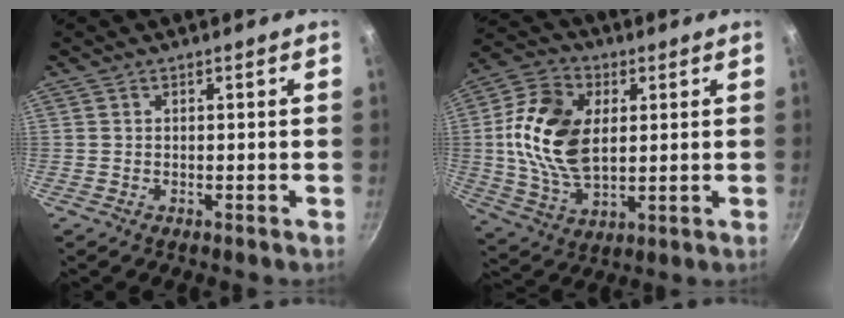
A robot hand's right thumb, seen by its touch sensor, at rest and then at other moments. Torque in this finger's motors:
{"motor_torque": [0.27, 0.34, 1.28, 0.10, 0.17]}